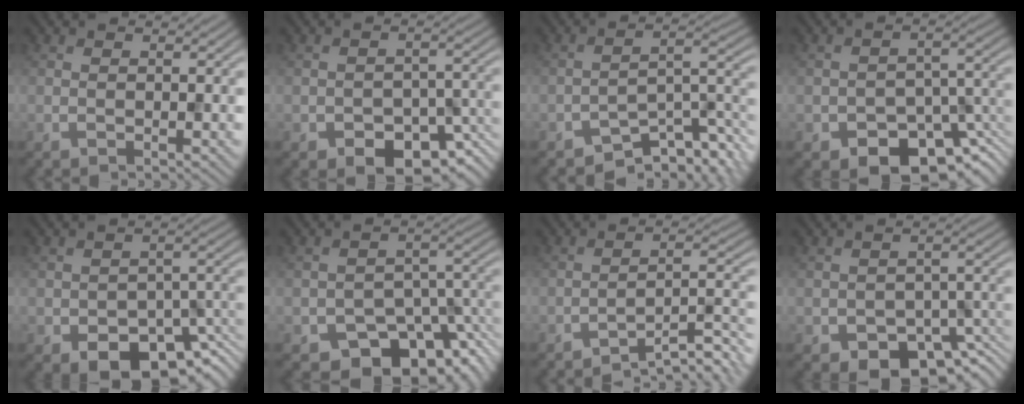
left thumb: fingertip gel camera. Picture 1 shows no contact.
{"total": 7.8, "force": [-4.6, 4.2, 4.8], "torque": [-0.064, -0.017, -0.066]}
{"total": 8.9, "force": [-6.7, 3.0, 5.0], "torque": [-0.056, -0.004, -0.114]}
{"total": 10.2, "force": [-6.3, 5.6, 5.8], "torque": [-0.080, -0.025, -0.099]}
{"total": 9.3, "force": [-5.2, 5.1, 5.8], "torque": [-0.089, -0.028, -0.069]}
{"total": 11.6, "force": [-7.3, 6.3, 6.5], "torque": [-0.090, -0.027, -0.112]}
{"total": 6.3, "force": [-4.8, 1.2, 3.9], "torque": [-0.054, 0.011, -0.079]}
{"total": 7.8, "force": [-4.6, 4.3, 4.6], "torque": [-0.065, -0.023, -0.065]}